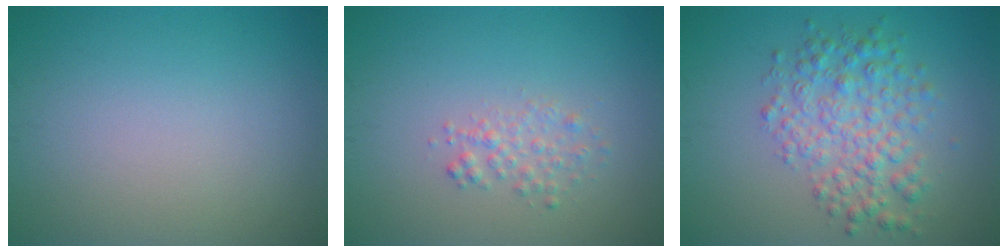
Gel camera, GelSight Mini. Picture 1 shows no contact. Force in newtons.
{"total": 1.6, "press": 1.6, "slide": 0.1}
{"total": 4.6, "press": 4.6, "slide": 0.1}